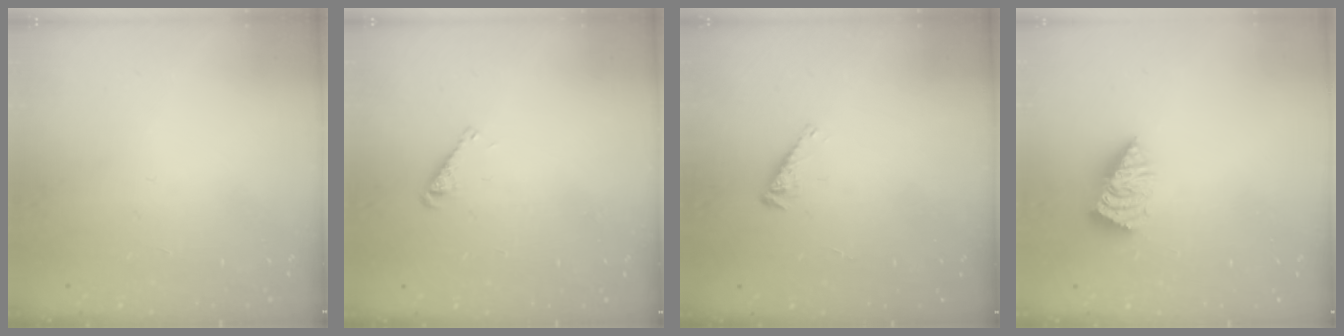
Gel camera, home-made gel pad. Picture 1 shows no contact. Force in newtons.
{"total": 3.7, "press": 3.6, "slide": 0.5}
{"total": 3.9, "press": 3.8, "slide": 0.7}
{"total": 1.9, "press": 1.9, "slide": 0.4}